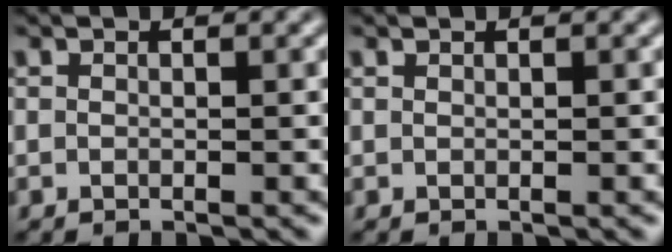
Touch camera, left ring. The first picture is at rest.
{"total": 0.0}